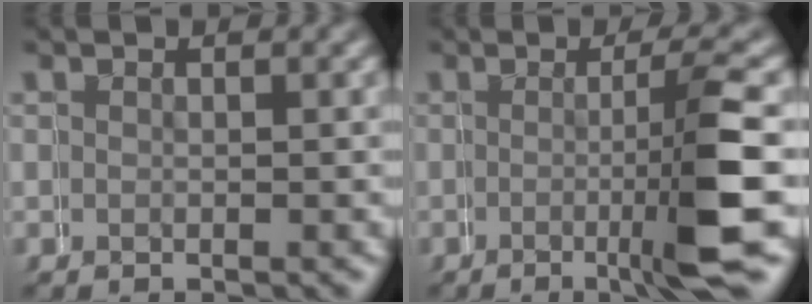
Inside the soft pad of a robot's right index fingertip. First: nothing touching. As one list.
[{"total": 5.1, "force": [-0.6, -1.0, 4.9], "torque": [-0.066, 0.002, -0.008]}]